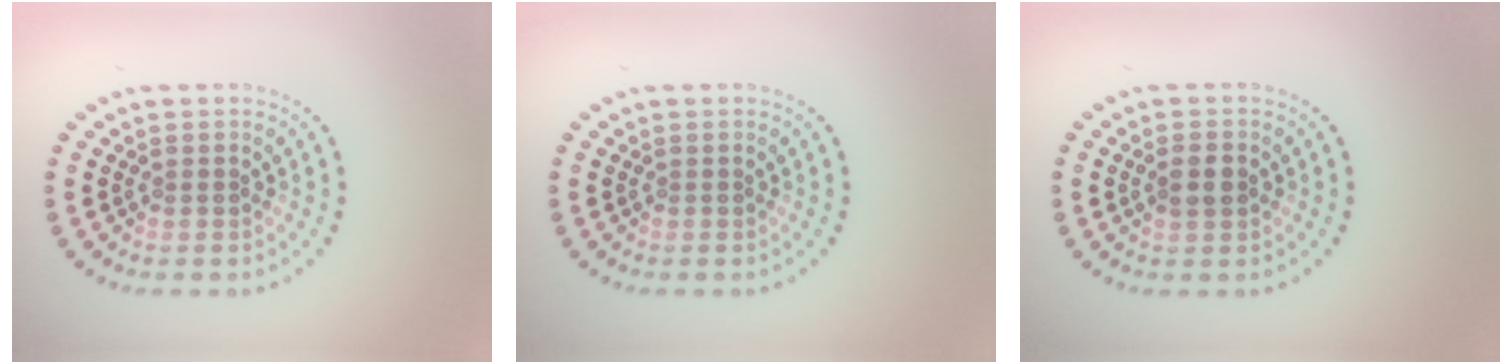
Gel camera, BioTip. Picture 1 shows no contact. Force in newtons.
{"total": 0.0}
{"total": 2.0, "press": 2.0, "slide": 0.2}